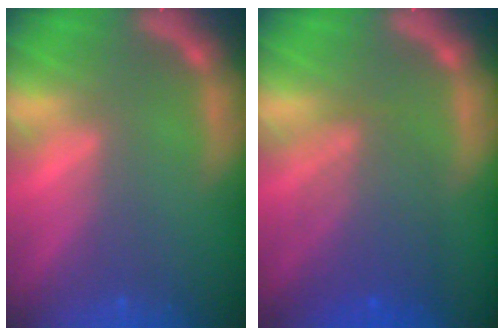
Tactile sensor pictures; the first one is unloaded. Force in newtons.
{"total": 5.5}